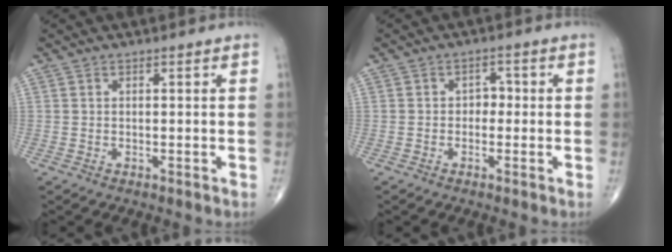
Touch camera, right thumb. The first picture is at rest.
{"total": 2.4, "force": [-0.3, 1.8, 1.5], "torque": [-0.001, 0.010, -0.014]}